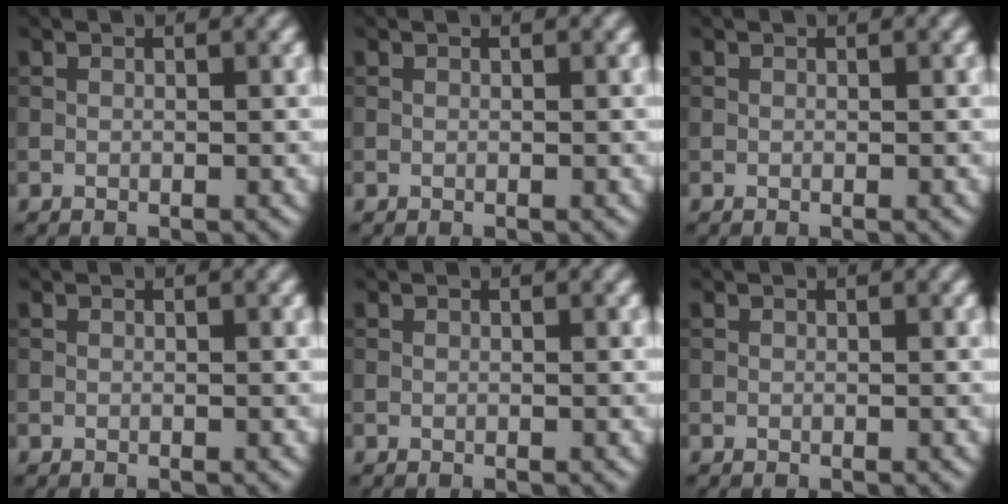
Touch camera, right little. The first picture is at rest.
{"total": 0.0}
{"total": 0.0}
{"total": 0.0}
{"total": 0.0}
{"total": 0.0}